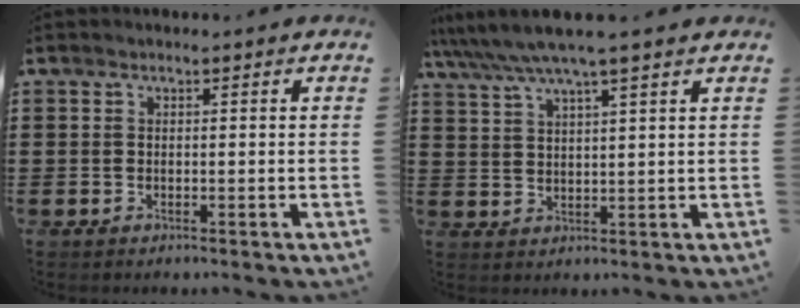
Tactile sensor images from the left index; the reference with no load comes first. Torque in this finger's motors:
{"motor_torque": [2.14, 0.00, 0.34, 0.21]}